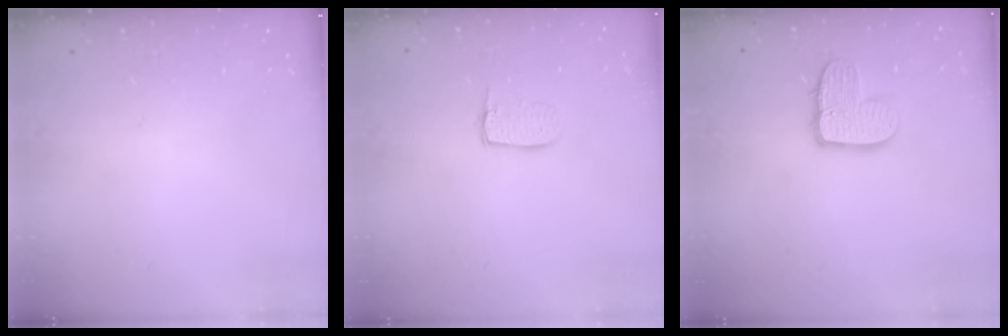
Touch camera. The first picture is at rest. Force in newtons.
{"total": 6.3, "press": 6.3, "slide": 0.5}
{"total": 10.9, "press": 10.8, "slide": 0.7}